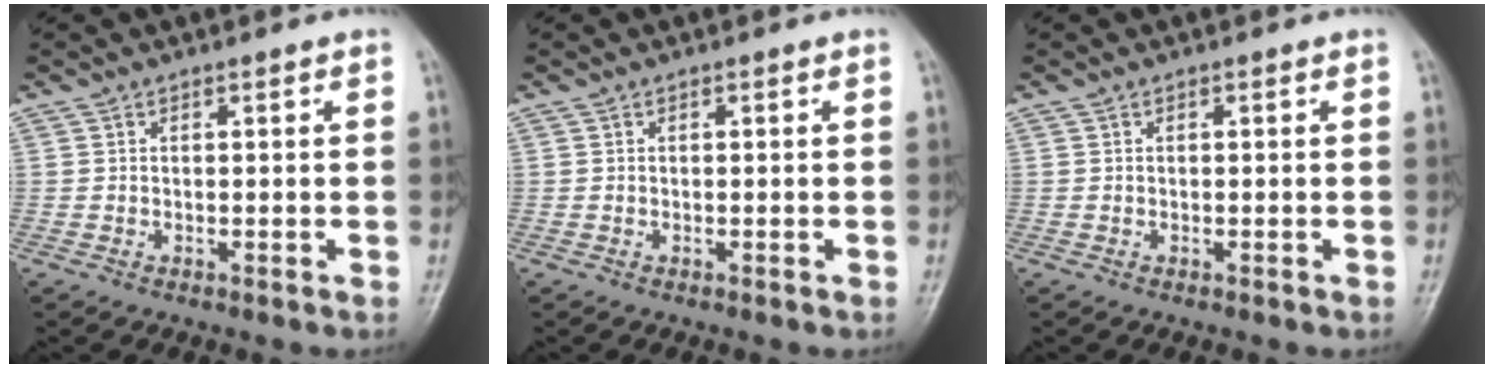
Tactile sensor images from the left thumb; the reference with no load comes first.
{"total": 0.0}
{"total": 0.0}